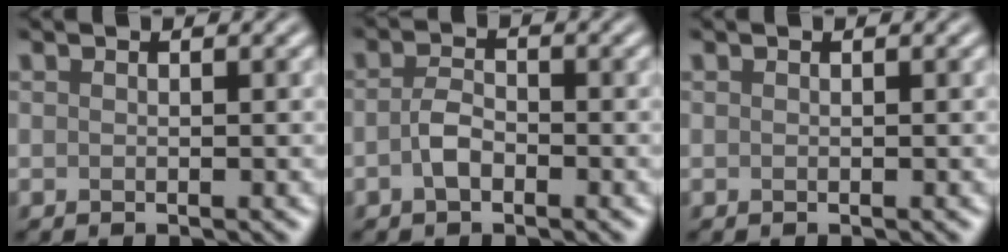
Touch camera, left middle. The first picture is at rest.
{"total": 2.1, "force": [-0.8, 1.2, 1.6], "torque": [-0.033, 0.003, -0.021]}
{"total": 0.0}